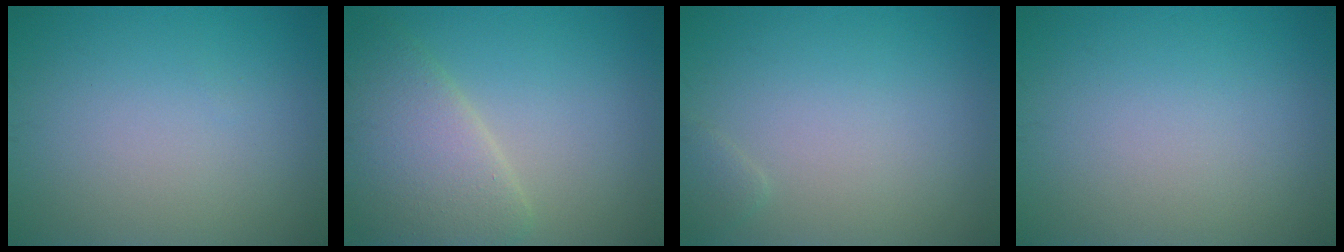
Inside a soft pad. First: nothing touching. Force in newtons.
{"total": 5.7, "press": 5.7, "slide": 0.2}
{"total": 0.8, "press": 0.8, "slide": 0.0}
{"total": 0.0}